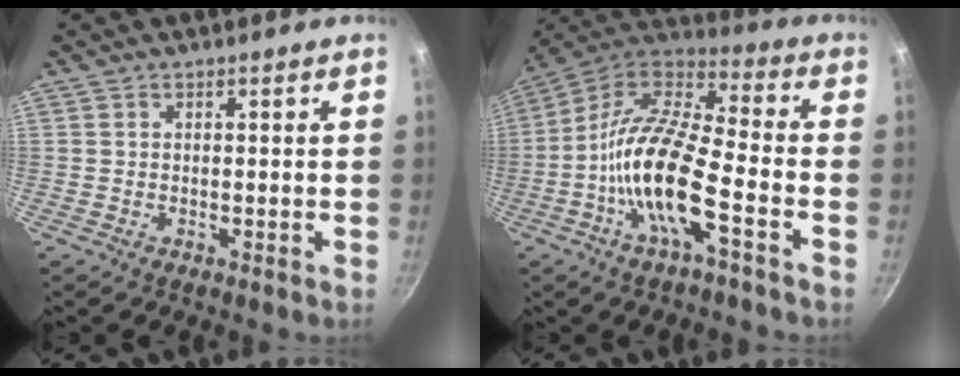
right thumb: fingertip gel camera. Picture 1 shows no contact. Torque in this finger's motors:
{"motor_torque": [0.14, 1.07, 1.99, -0.78, 0.50]}